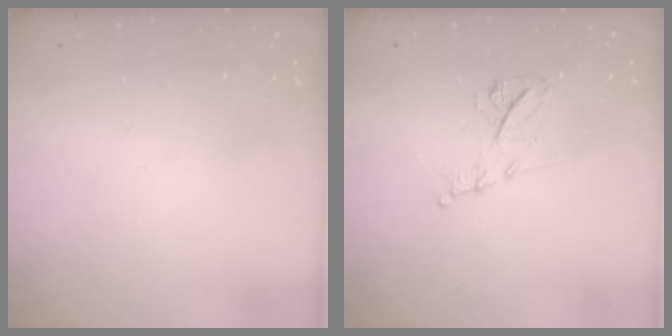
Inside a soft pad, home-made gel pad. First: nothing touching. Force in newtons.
{"total": 10.3, "press": 10.3, "slide": 0.5}